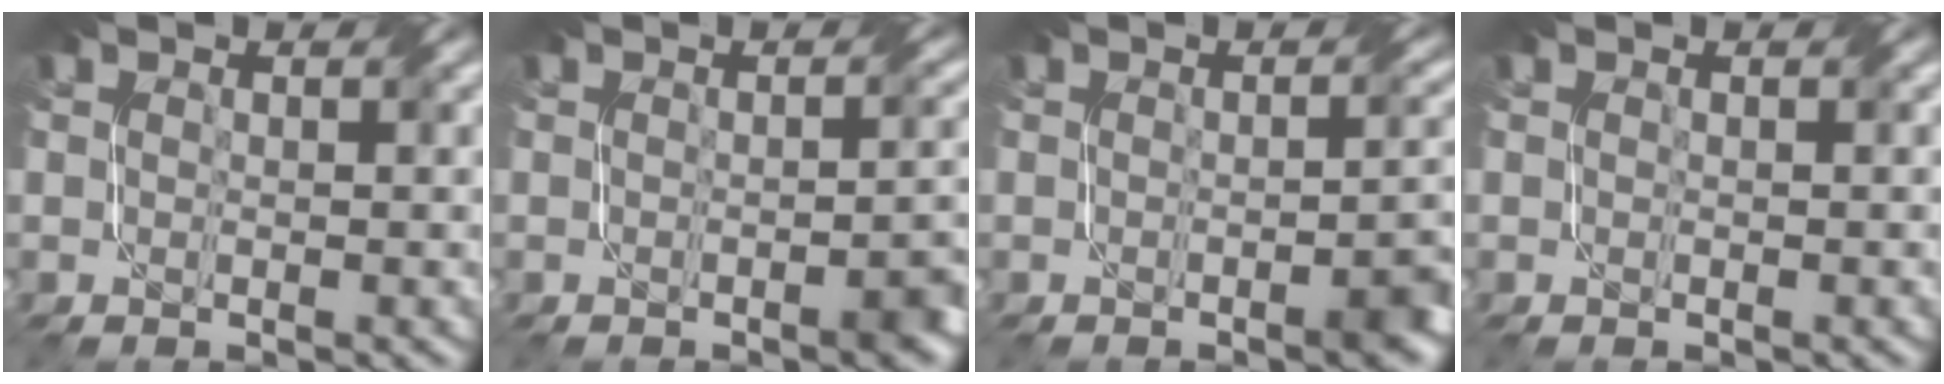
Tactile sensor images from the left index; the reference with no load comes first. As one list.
[{"total": 2.5, "force": [-1.1, 0.7, 2.2], "torque": [-0.022, 0.002, -0.016]}, {"total": 3.1, "force": [-1.2, 0.8, 2.7], "torque": [-0.027, 0.002, -0.018]}, {"total": 0.0}]